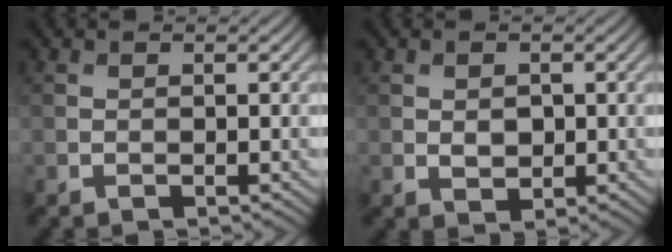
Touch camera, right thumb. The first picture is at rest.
{"total": 1.9, "force": [0.0, 1.4, 1.3], "torque": [-0.027, -0.006, 0.004]}